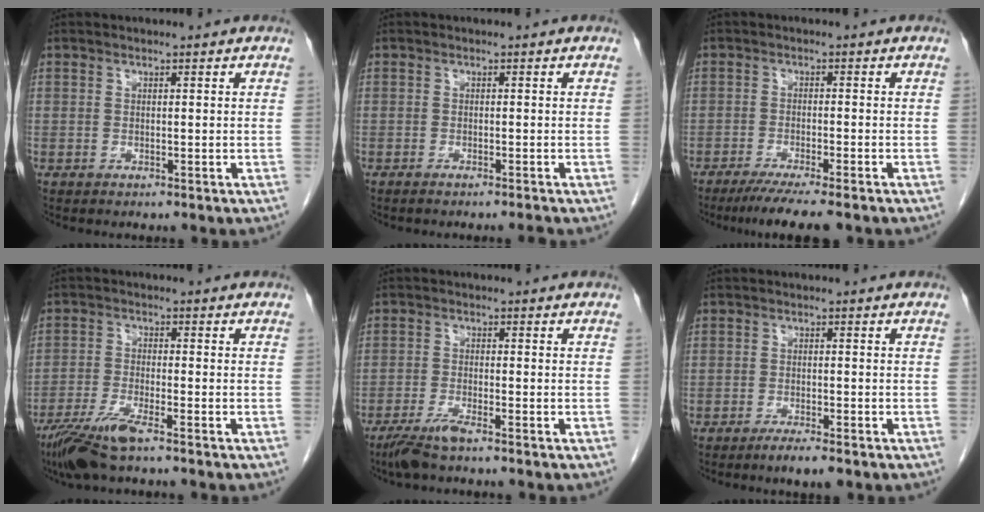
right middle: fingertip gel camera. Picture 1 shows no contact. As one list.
[{"total": 1.8, "force": [-1.6, -0.4, 0.7], "torque": [-0.009, 0.000, -0.024]}, {"total": 7.4, "force": [-5.9, -0.2, 4.4], "torque": [-0.064, -0.019, -0.091]}, {"total": 7.1, "force": [-5.0, 0.6, 5.1], "torque": [-0.106, -0.020, -0.096]}, {"total": 4.2, "force": [-3.2, 0.1, 2.8], "torque": [-0.063, -0.012, -0.064]}, {"total": 3.0, "force": [-2.2, 0.2, 2.1], "torque": [-0.040, -0.007, -0.036]}]